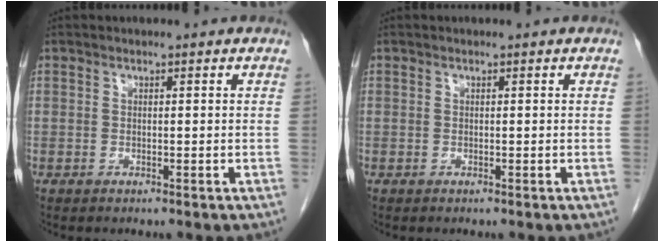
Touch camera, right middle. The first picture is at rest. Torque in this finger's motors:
{"motor_torque": [0.00, 0.00, 0.00, 0.00]}